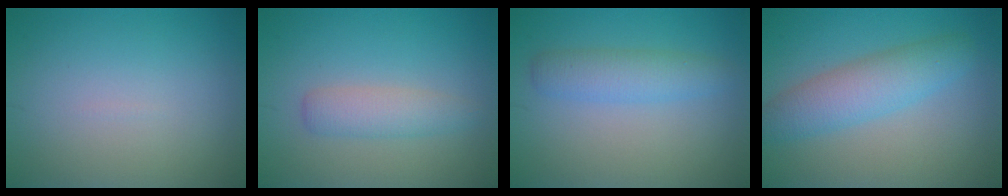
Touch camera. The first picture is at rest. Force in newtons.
{"total": 2.5, "press": 2.5, "slide": 0.0}
{"total": 2.9, "press": 2.9, "slide": 0.1}
{"total": 4.6, "press": 4.6, "slide": 0.1}